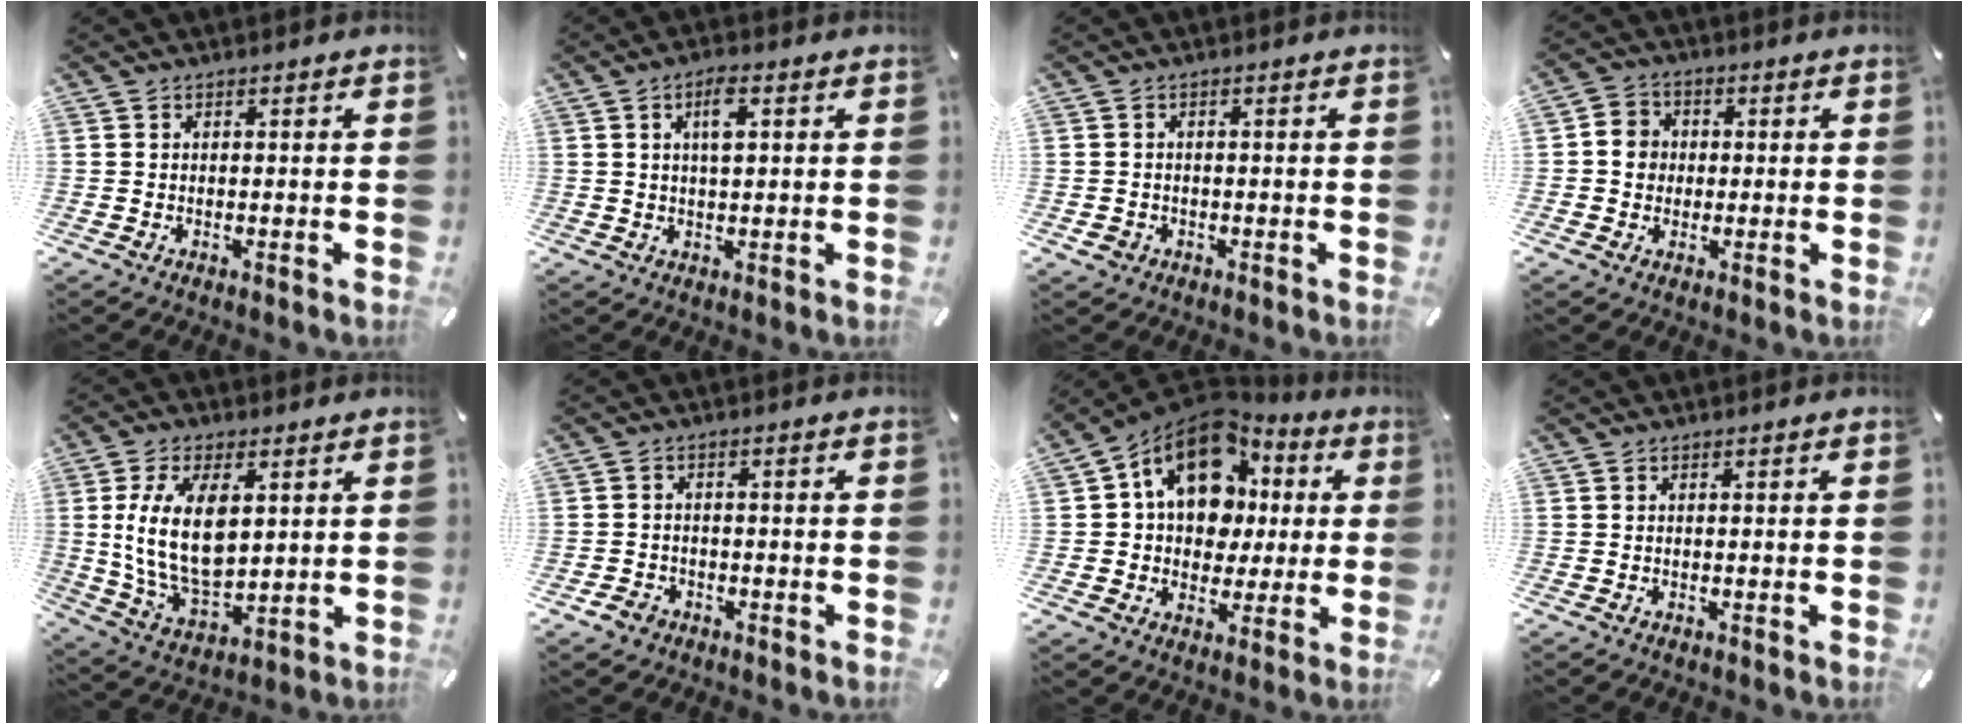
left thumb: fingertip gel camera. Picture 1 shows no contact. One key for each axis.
{"total": 4.8, "fx": 1.5, "fy": 1.8, "fz": 4.1, "tx": -0.080, "ty": 0.006, "tz": 0.022}
{"total": 1.7, "fx": -0.7, "fy": 1.5, "fz": 0.5, "tx": -0.009, "ty": 0.004, "tz": -0.016}
{"total": 2.8, "fx": 0.0, "fy": 2.6, "fz": 1.2, "tx": -0.009, "ty": 0.000, "tz": -0.004}
{"total": 15.3, "fx": 3.2, "fy": 9.0, "fz": 12.0, "tx": -0.253, "ty": -0.005, "tz": 0.057}
{"total": 3.1, "fx": -2.0, "fy": 2.2, "fz": 0.7, "tx": -0.017, "ty": 0.008, "tz": -0.042}
{"total": 15.7, "fx": 5.3, "fy": 12.0, "fz": 8.5, "tx": -0.143, "ty": -0.027, "tz": 0.099}
{"total": 0.0}